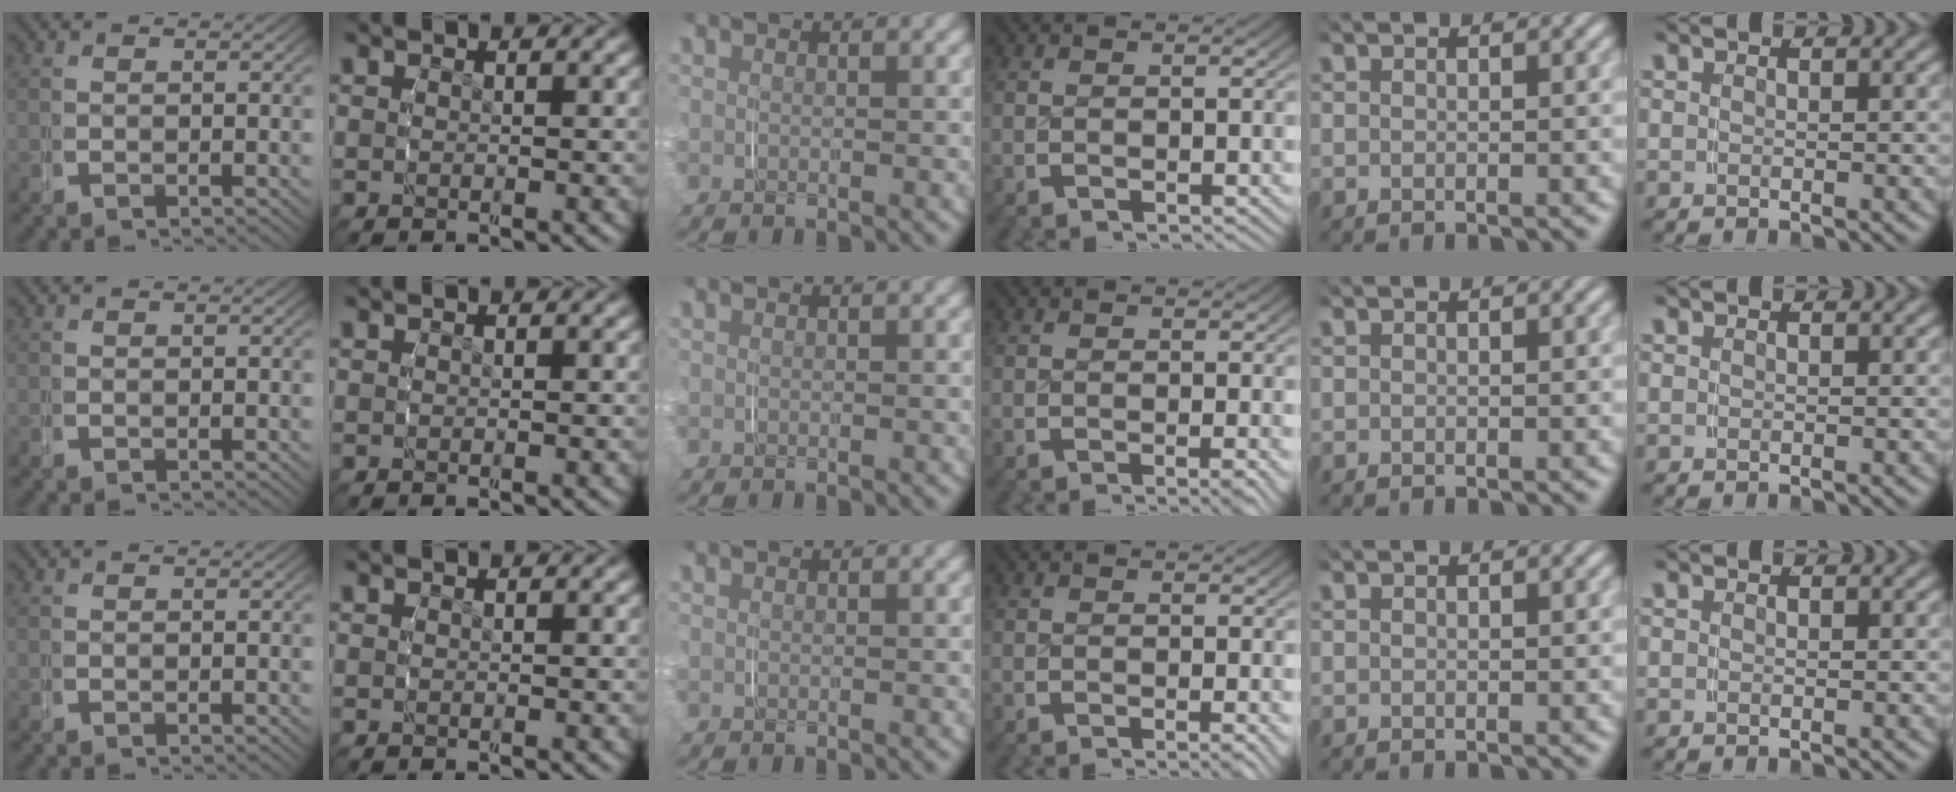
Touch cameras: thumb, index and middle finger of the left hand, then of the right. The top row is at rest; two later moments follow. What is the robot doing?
{"motion": "grasp_and_lifting", "object": "key"}